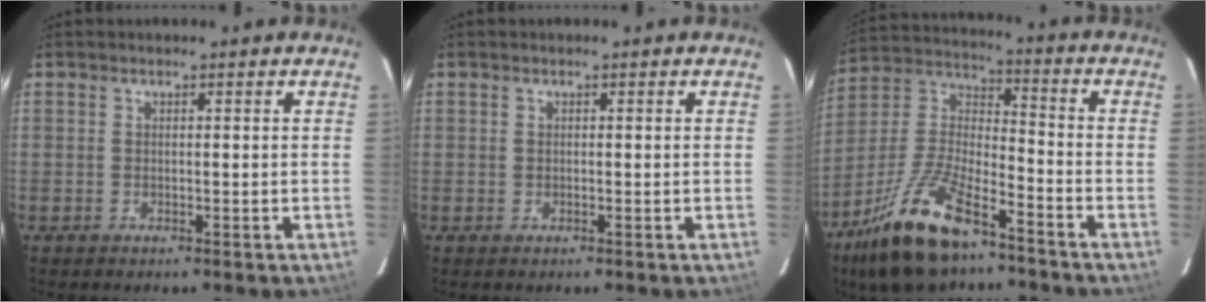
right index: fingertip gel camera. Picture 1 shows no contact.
{"total": 0.0}
{"total": 16.5, "force": [-11.1, 4.8, 11.2], "torque": [-0.241, -0.006, -0.204]}